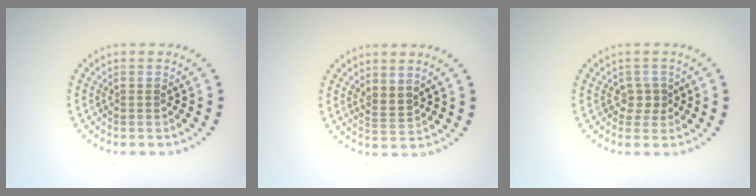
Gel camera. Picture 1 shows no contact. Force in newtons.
{"total": 1.7, "press": 1.3, "slide": 1.2}
{"total": 1.5, "press": 1.2, "slide": 0.9}